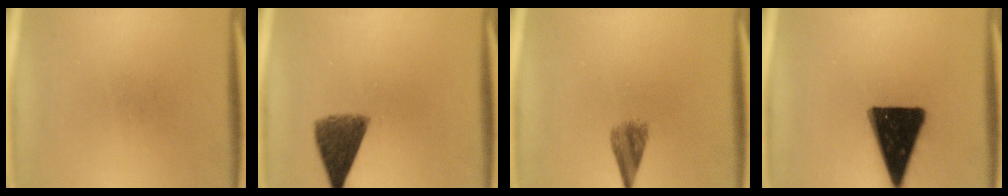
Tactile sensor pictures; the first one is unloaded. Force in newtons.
{"total": 7.5}
{"total": 3.5}
{"total": 17.6}